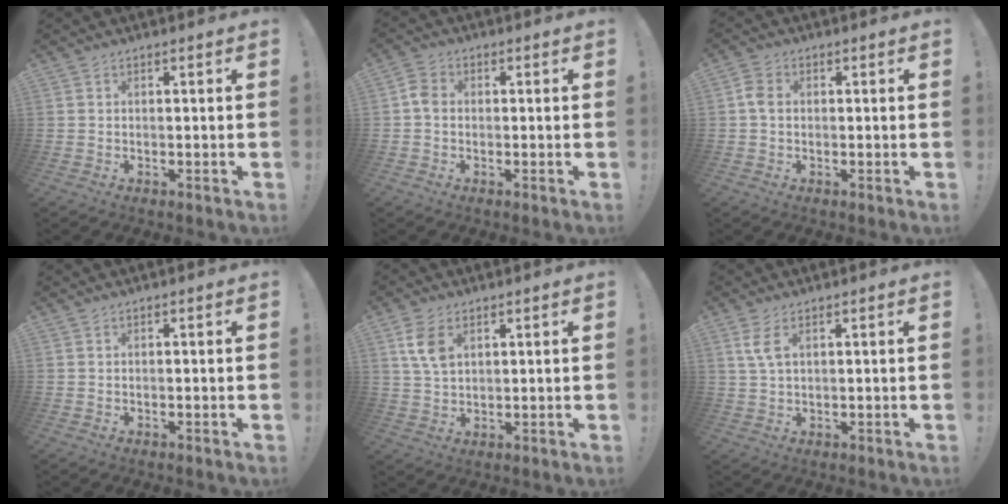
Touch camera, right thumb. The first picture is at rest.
{"total": 4.4, "force": [-0.4, 3.3, 2.8], "torque": [-0.063, 0.015, -0.003]}
{"total": 4.4, "force": [0.2, 3.2, 3.0], "torque": [-0.070, 0.012, 0.008]}
{"total": 0.0}
{"total": 7.2, "force": [3.1, 4.4, 4.9], "torque": [-0.098, -0.002, 0.060]}
{"total": 5.0, "force": [2.0, 2.1, 4.0], "torque": [-0.086, -0.001, 0.036]}